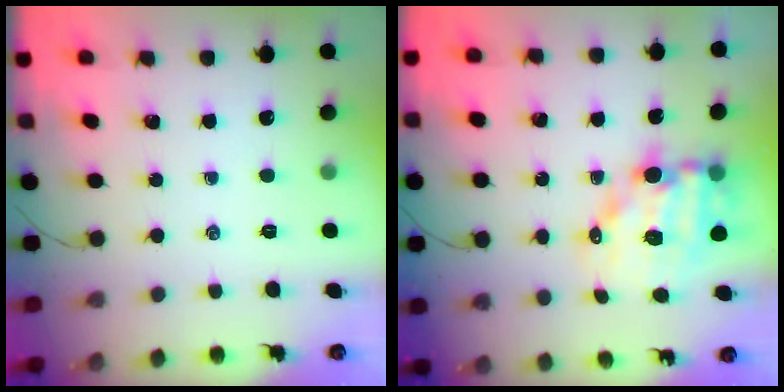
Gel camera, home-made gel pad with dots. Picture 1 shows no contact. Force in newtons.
{"total": 12.0, "press": 11.5, "slide": 3.1}